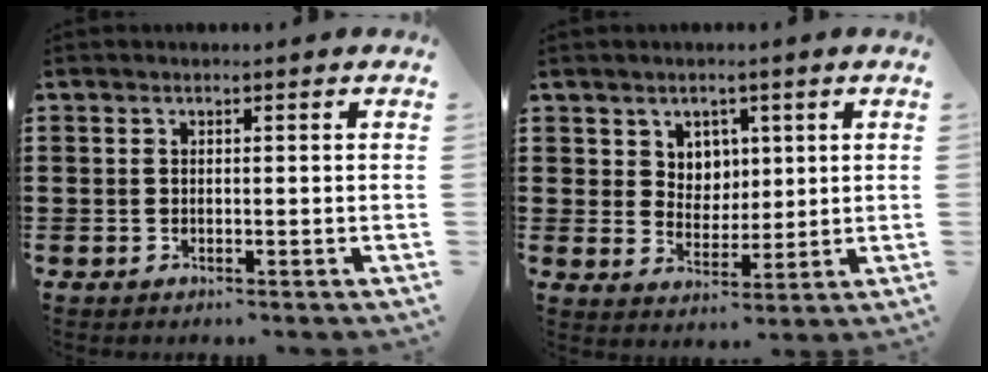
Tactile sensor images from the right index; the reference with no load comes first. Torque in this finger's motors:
{"motor_torque": [0.12, 0.30, -0.02, 0.00]}